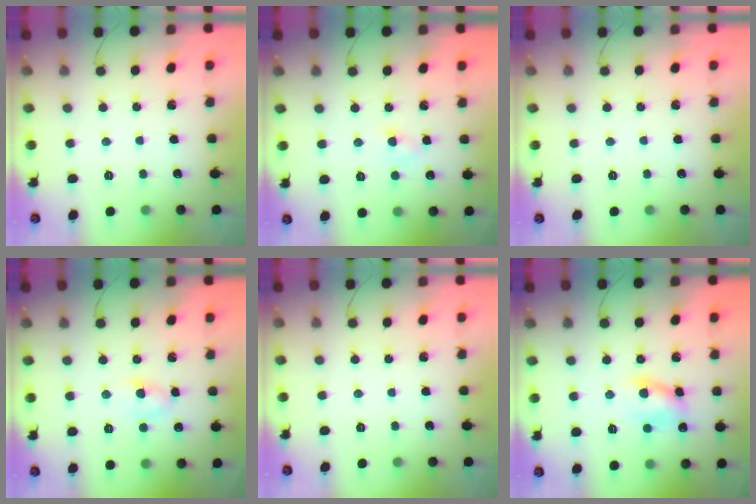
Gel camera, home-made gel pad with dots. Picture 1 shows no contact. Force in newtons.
{"total": 2.3, "press": 2.1, "slide": 1.0}
{"total": 0.0}
{"total": 3.9, "press": 3.7, "slide": 1.1}
{"total": 0.0}
{"total": 7.9, "press": 7.9, "slide": 0.7}